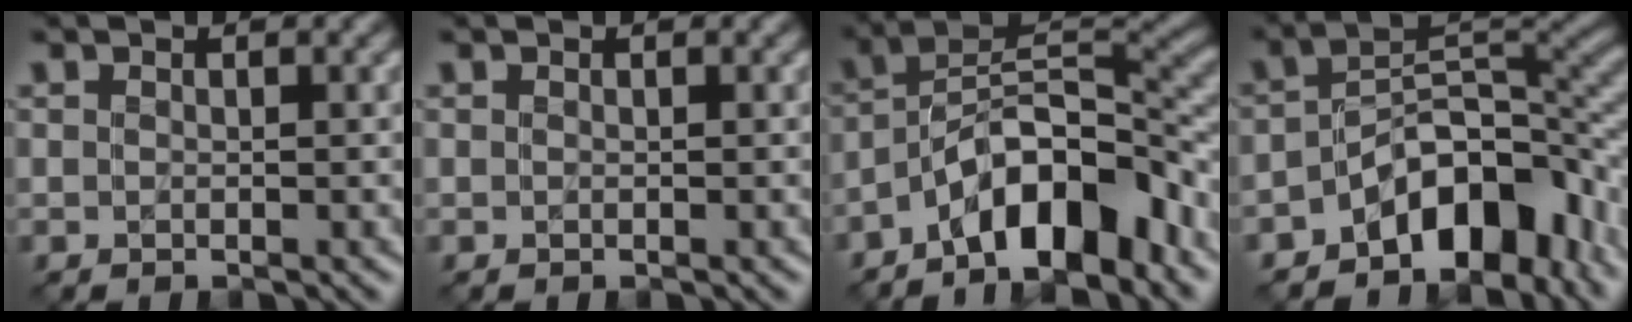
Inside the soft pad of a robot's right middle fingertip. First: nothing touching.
{"total": 0.0}
{"total": 9.2, "force": [-5.5, 3.0, 6.6], "torque": [-0.092, 0.021, -0.105]}
{"total": 9.6, "force": [-5.3, 4.7, 6.5], "torque": [-0.069, 0.014, -0.101]}